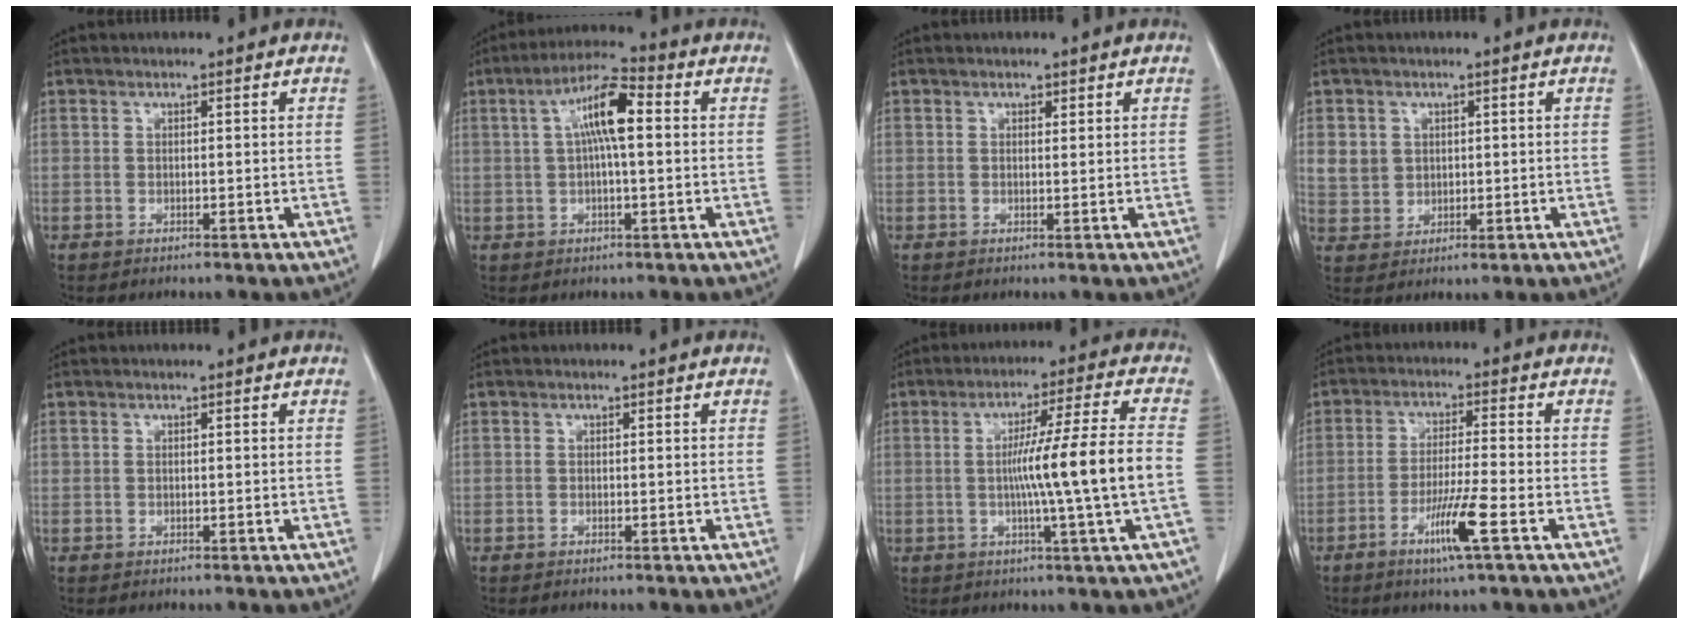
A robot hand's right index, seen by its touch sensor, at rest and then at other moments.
{"total": 8.5, "force": [1.5, 1.6, 8.2], "torque": [-0.154, 0.024, 0.021]}
{"total": 0.5, "force": [0.4, 0.3, 0.2], "torque": [-0.006, -0.003, 0.004]}
{"total": 5.2, "force": [1.5, 4.9, 1.3], "torque": [-0.023, 0.008, 0.039]}
{"total": 0.0}
{"total": 0.0}
{"total": 12.0, "force": [-1.2, -2.1, 11.7], "torque": [-0.194, -0.002, -0.018]}
{"total": 7.5, "force": [-3.6, -0.5, 6.5], "torque": [-0.120, -0.014, -0.067]}